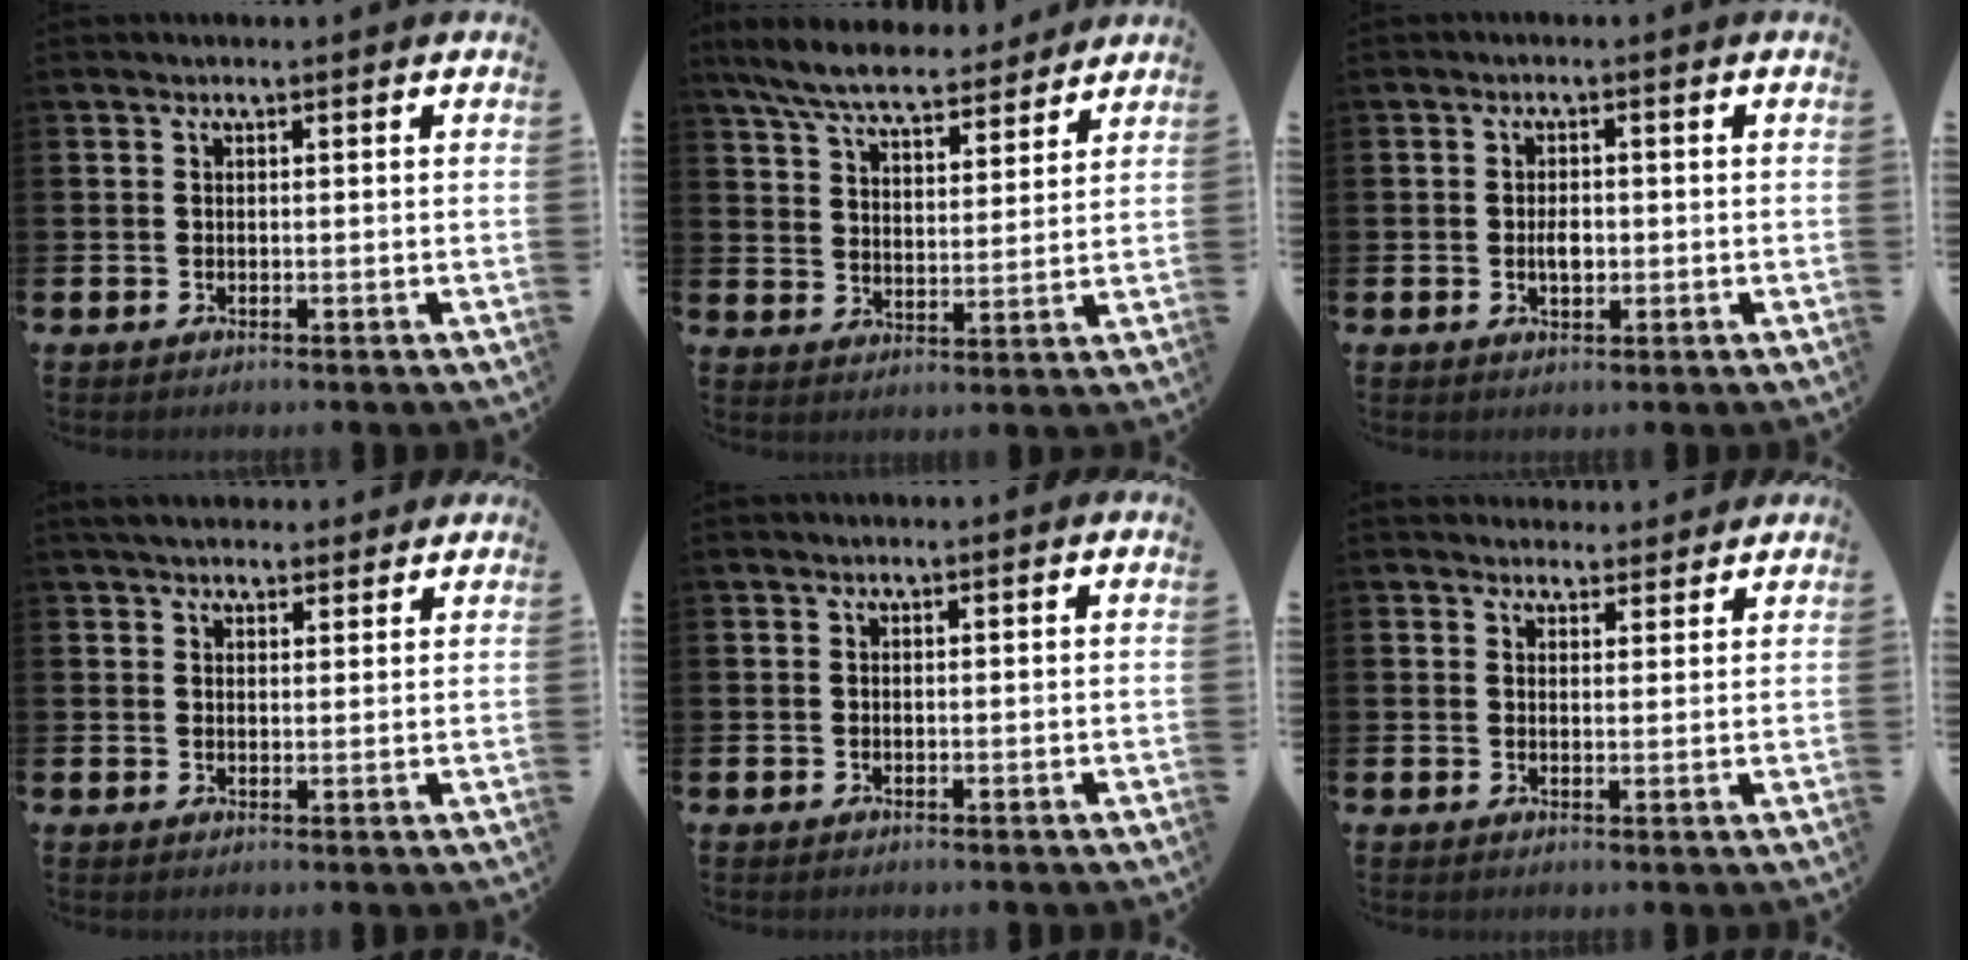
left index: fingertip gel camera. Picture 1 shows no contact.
{"total": 7.8, "force": [7.2, 1.6, 2.6], "torque": [-0.082, -0.033, 0.130]}
{"total": 2.3, "force": [-0.2, 1.3, 1.9], "torque": [-0.026, -0.002, -0.006]}
{"total": 3.7, "force": [3.5, 1.2, 0.6], "torque": [-0.011, -0.012, 0.063]}
{"total": 0.0}
{"total": 3.2, "force": [3.0, 1.1, -0.2], "torque": [0.007, -0.014, 0.053]}